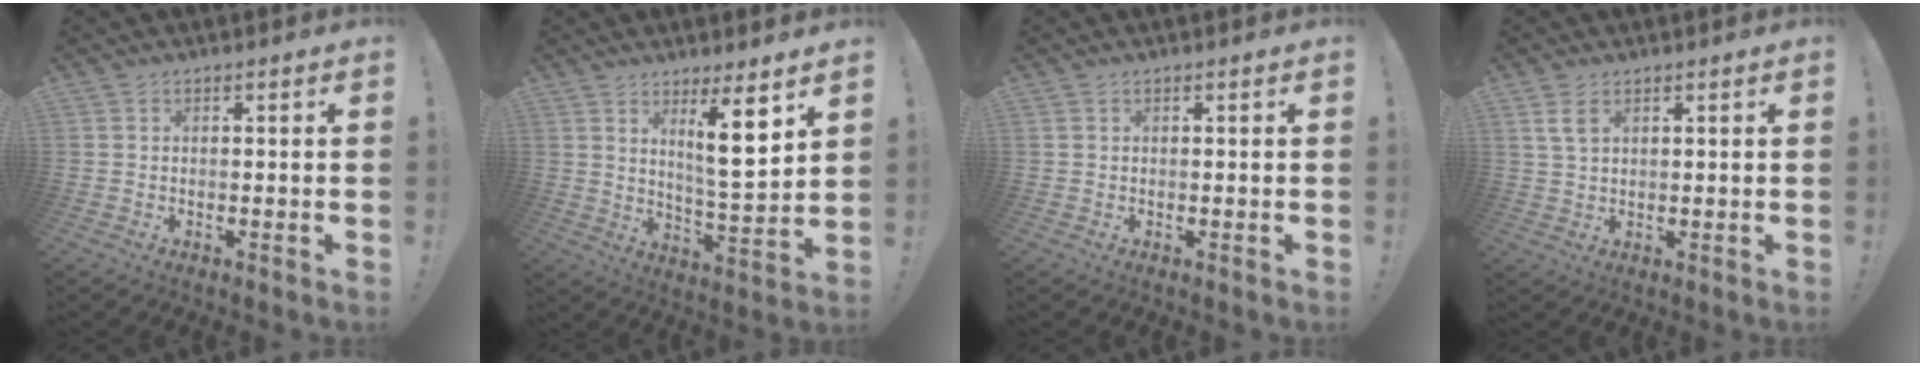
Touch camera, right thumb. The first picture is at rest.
{"total": 11.6, "force": [5.9, 1.7, 9.8], "torque": [-0.151, -0.033, 0.093]}
{"total": 0.0}
{"total": 4.5, "force": [2.4, 2.6, 2.8], "torque": [-0.045, -0.007, 0.046]}